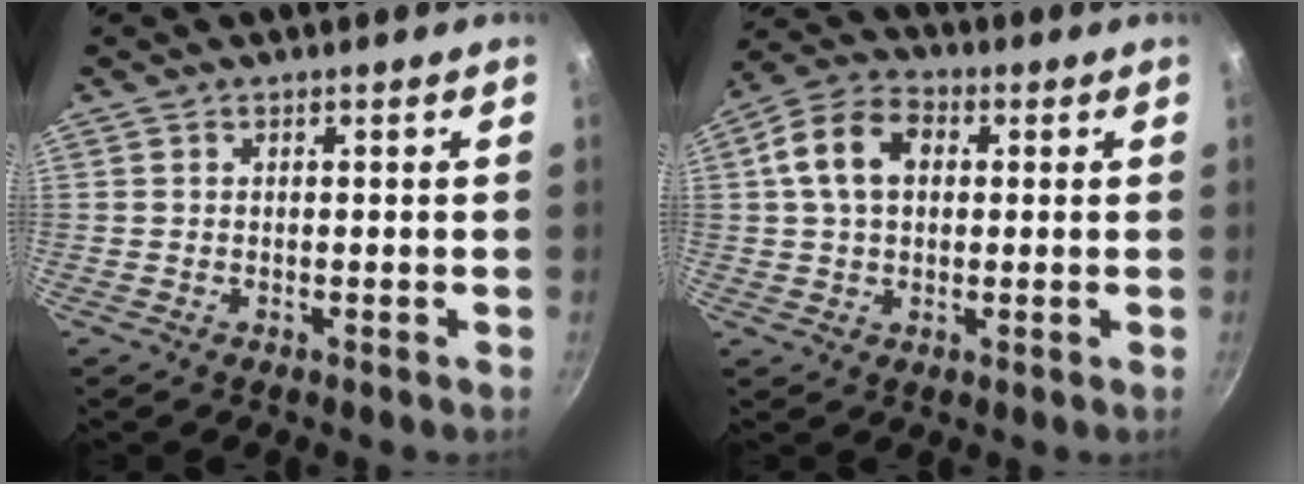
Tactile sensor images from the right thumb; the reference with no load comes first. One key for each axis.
{"total": 10.6, "fx": 2.0, "fy": 7.4, "fz": 7.3, "tx": -0.116, "ty": 0.020, "tz": 0.020}